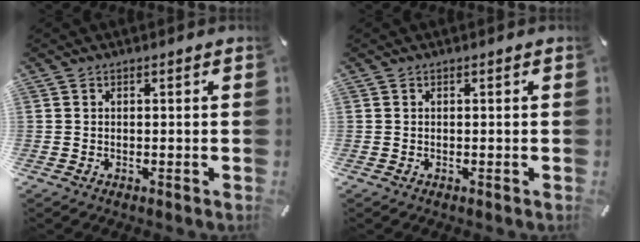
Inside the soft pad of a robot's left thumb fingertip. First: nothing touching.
{"total": 0.0}